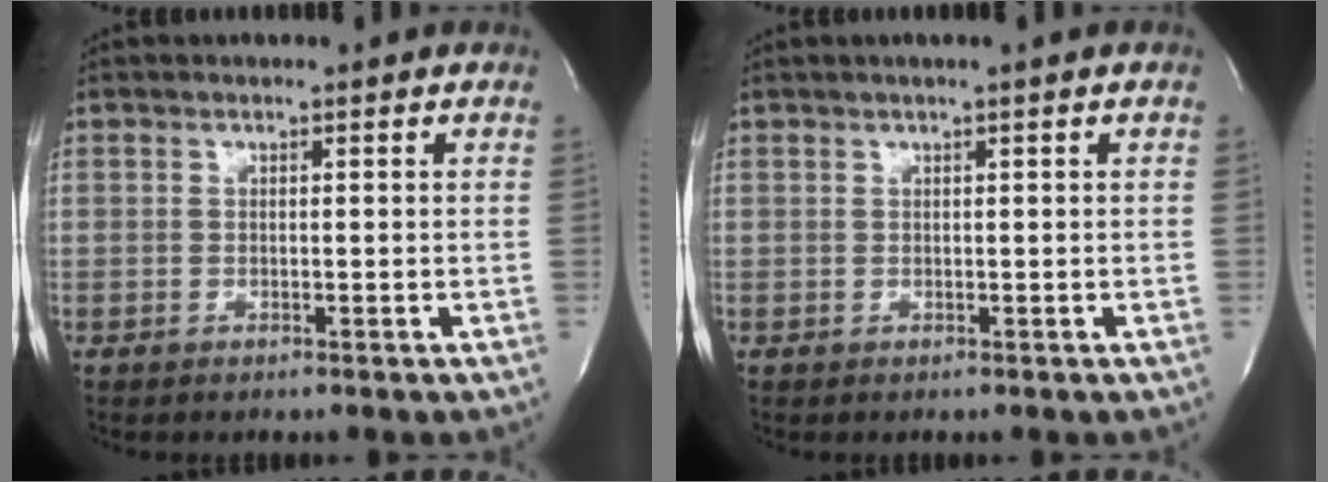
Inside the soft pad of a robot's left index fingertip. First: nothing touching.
{"total": 1.1, "force": [0.6, -0.3, 0.8], "torque": [-0.022, 0.004, 0.015]}